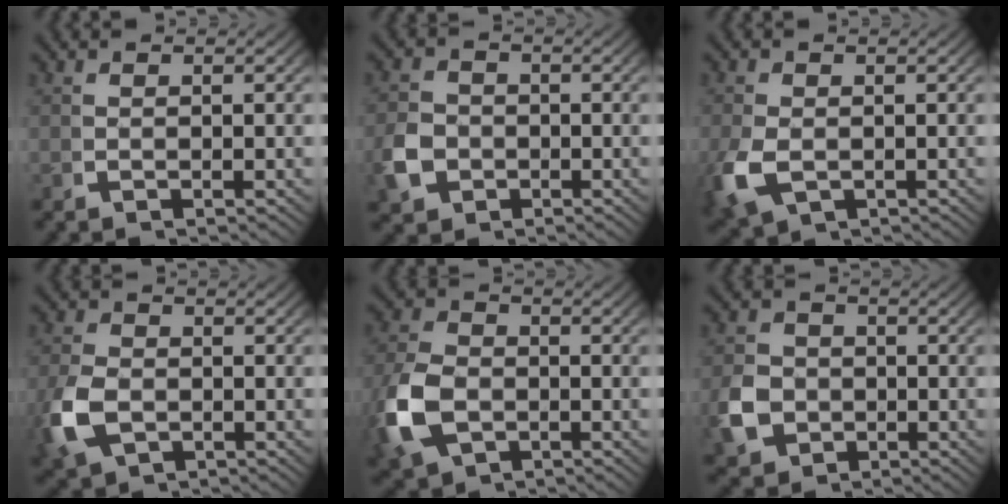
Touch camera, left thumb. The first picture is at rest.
{"total": 4.6, "force": [-1.5, 3.8, 2.1], "torque": [-0.061, -0.017, -0.020]}
{"total": 4.8, "force": [-1.5, 3.5, 2.9], "torque": [-0.092, -0.028, -0.009]}
{"total": 5.4, "force": [-1.7, 3.9, 3.4], "torque": [-0.102, -0.019, -0.020]}
{"total": 7.2, "force": [-2.0, 5.2, 4.5], "torque": [-0.130, -0.024, -0.023]}
{"total": 6.2, "force": [-1.5, 5.1, 3.0], "torque": [-0.085, -0.026, -0.016]}